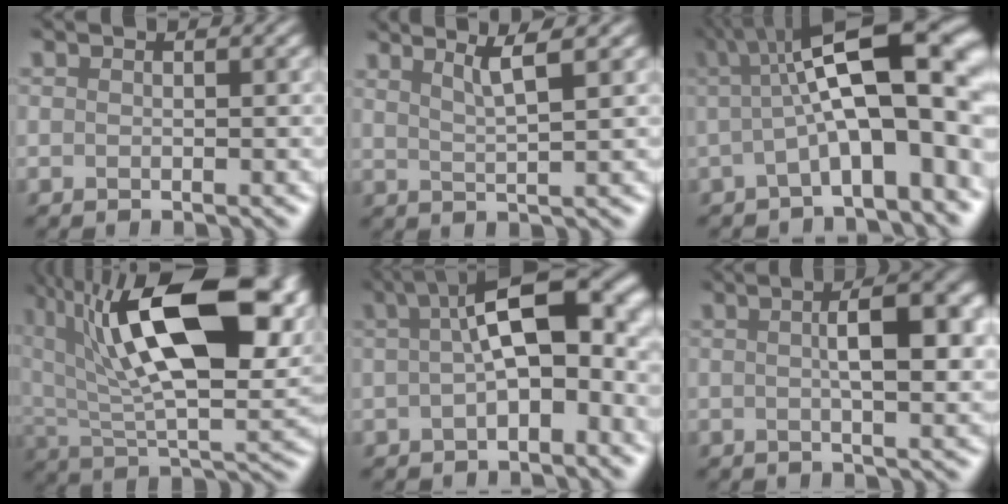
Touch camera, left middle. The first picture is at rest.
{"total": 2.7, "force": [2.2, 0.1, 1.5], "torque": [-0.022, 0.014, 0.025]}
{"total": 12.2, "force": [0.7, 3.3, 11.7], "torque": [-0.180, 0.030, 0.009]}
{"total": 15.6, "force": [6.9, 7.1, 12.1], "torque": [-0.229, -0.002, 0.127]}
{"total": 8.9, "force": [1.2, 3.4, 8.2], "torque": [-0.120, 0.026, 0.008]}
{"total": 4.8, "force": [1.2, 0.9, 4.6], "torque": [-0.066, 0.013, 0.014]}